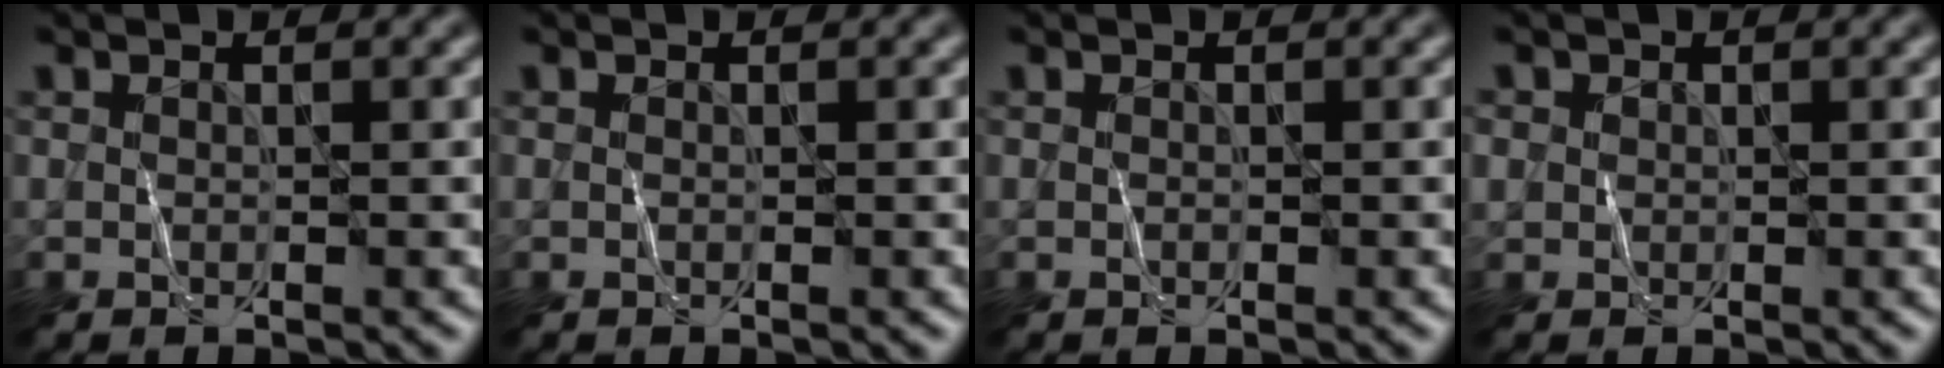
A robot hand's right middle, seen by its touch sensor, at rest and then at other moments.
{"total": 0.0}
{"total": 0.0}
{"total": 0.9, "force": [0.1, 0.9, 0.1], "torque": [0.007, 0.000, 0.000]}